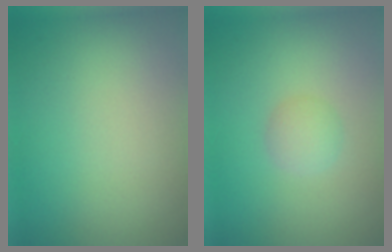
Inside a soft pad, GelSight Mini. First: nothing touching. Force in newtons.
{"total": 1.4, "press": 1.4, "slide": 0.0}